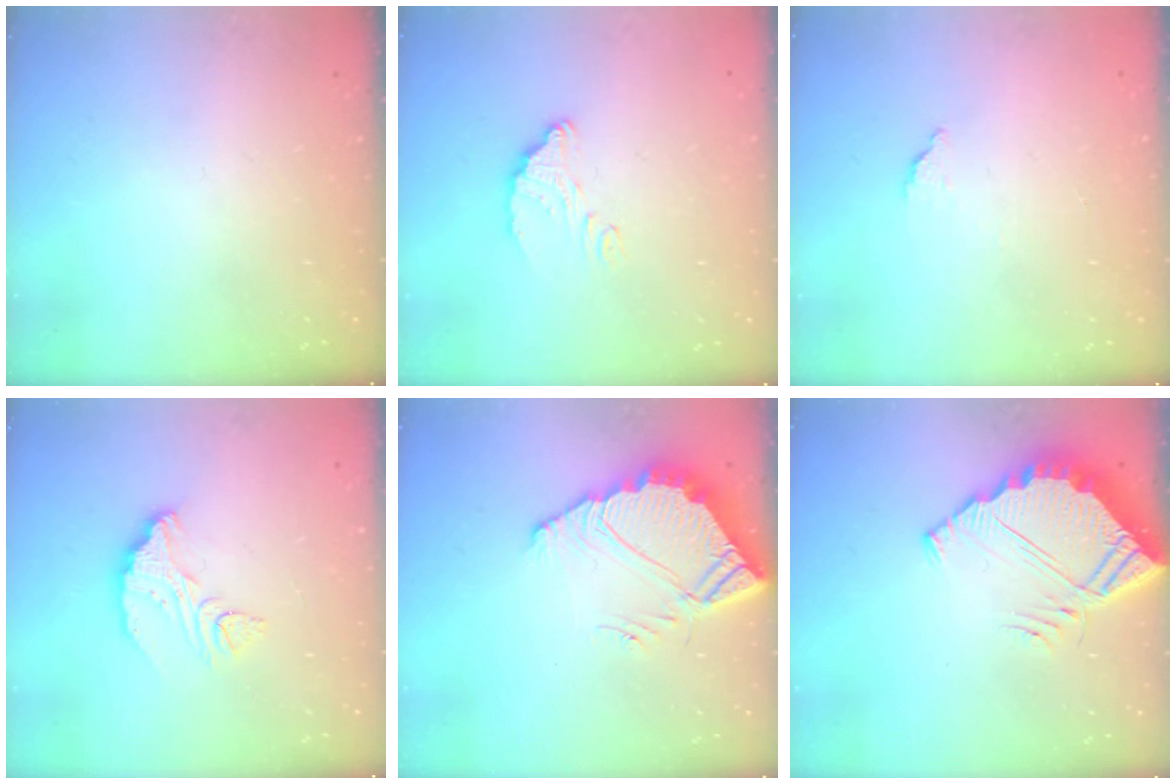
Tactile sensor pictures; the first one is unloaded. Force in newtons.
{"total": 5.9, "press": 5.9, "slide": 0.4}
{"total": 2.0, "press": 2.0, "slide": 0.1}
{"total": 10.0, "press": 10.0, "slide": 0.7}
{"total": 7.2, "press": 7.2, "slide": 0.6}
{"total": 6.9, "press": 6.9, "slide": 0.4}